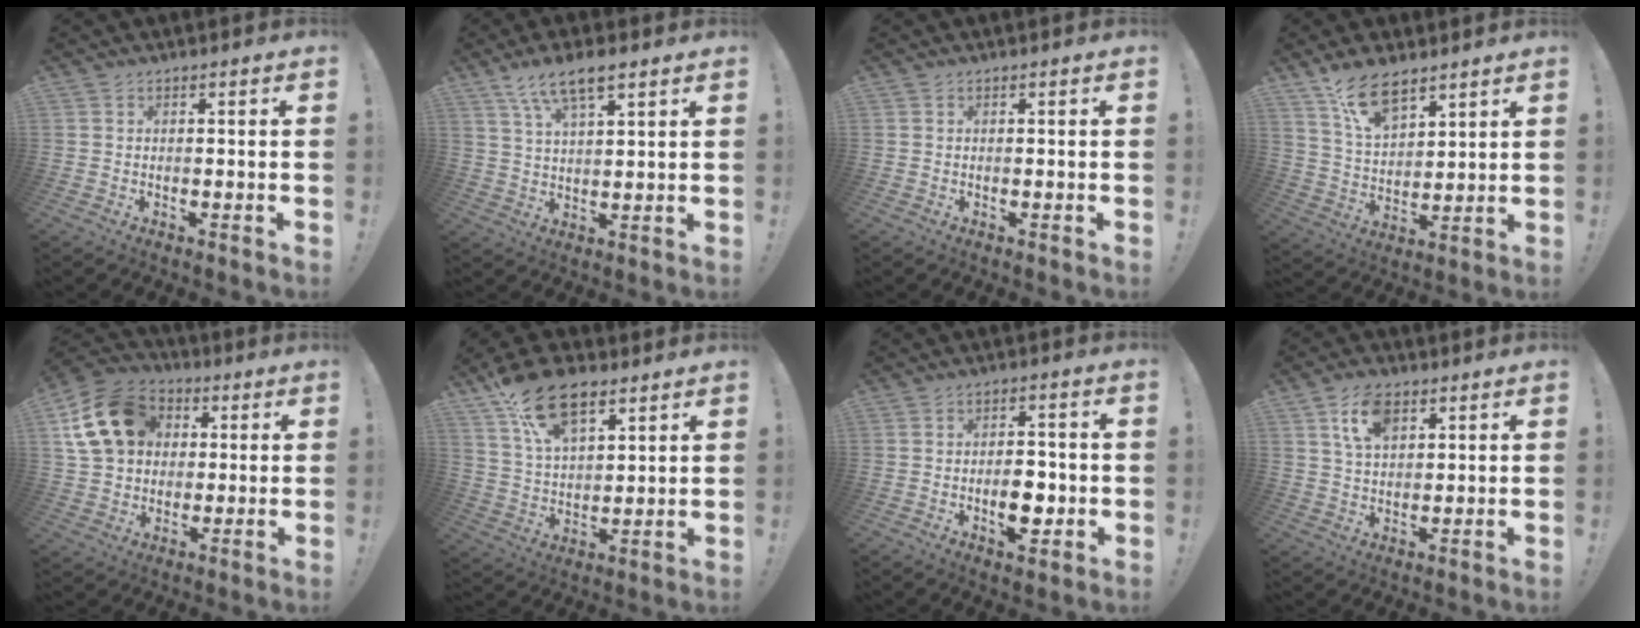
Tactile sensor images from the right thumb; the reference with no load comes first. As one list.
[{"total": 9.6, "force": [6.1, 3.3, 6.6], "torque": [-0.110, -0.021, 0.111]}, {"total": 0.0}, {"total": 12.3, "force": [8.9, 5.8, 6.2], "torque": [-0.107, -0.051, 0.167]}, {"total": 17.3, "force": [5.3, 13.5, 9.5], "torque": [-0.151, -0.006, 0.107]}, {"total": 17.1, "force": [10.9, 8.9, 9.7], "torque": [-0.170, -0.055, 0.200]}, {"total": 7.7, "force": [-2.1, 4.4, 6.0], "torque": [-0.085, 0.011, -0.033]}, {"total": 9.2, "force": [4.8, 5.4, 5.7], "torque": [-0.092, -0.006, 0.088]}]